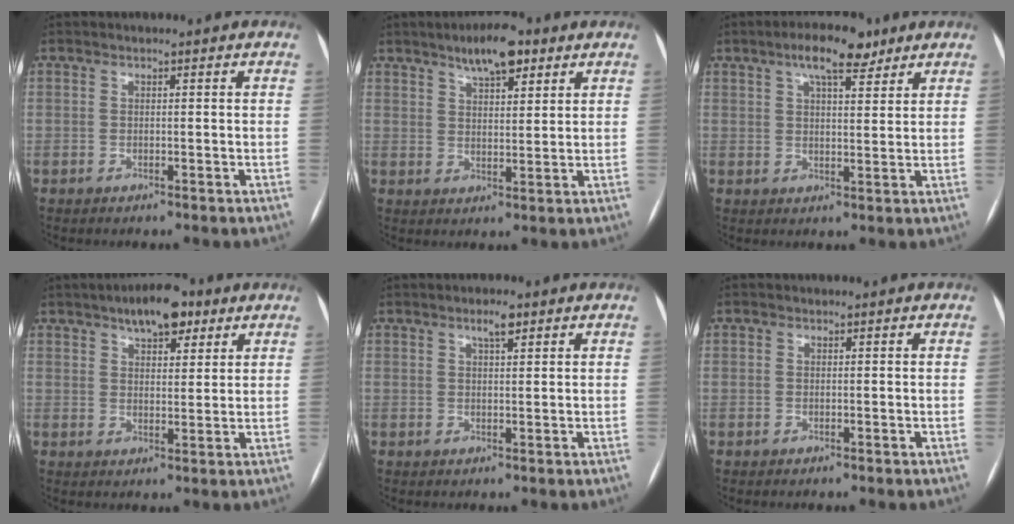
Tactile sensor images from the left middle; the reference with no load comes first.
{"total": 7.2, "force": [4.8, 2.3, 4.9], "torque": [-0.081, 0.009, 0.076]}
{"total": 7.5, "force": [5.0, 2.5, 5.1], "torque": [-0.086, 0.014, 0.077]}
{"total": 7.9, "force": [5.0, 3.2, 5.2], "torque": [-0.077, 0.014, 0.076]}
{"total": 2.5, "force": [1.6, 0.6, 1.8], "torque": [-0.034, 0.004, 0.026]}
{"total": 1.8, "force": [-0.6, -1.2, -1.2], "torque": [0.026, -0.007, -0.009]}